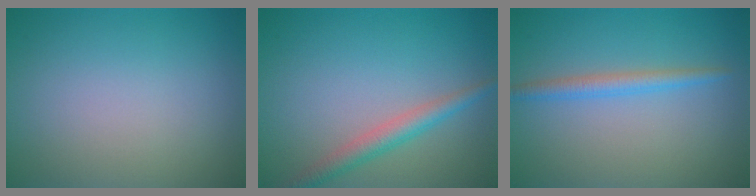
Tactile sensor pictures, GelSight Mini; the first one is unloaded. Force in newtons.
{"total": 2.7, "press": 2.7, "slide": 0.1}
{"total": 2.1, "press": 2.1, "slide": 0.0}